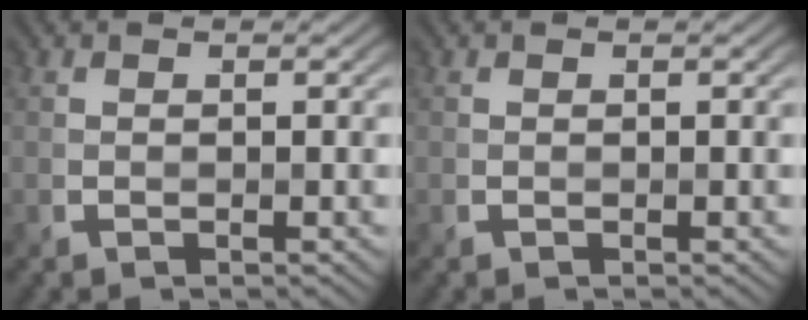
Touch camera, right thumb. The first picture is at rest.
{"total": 0.0}